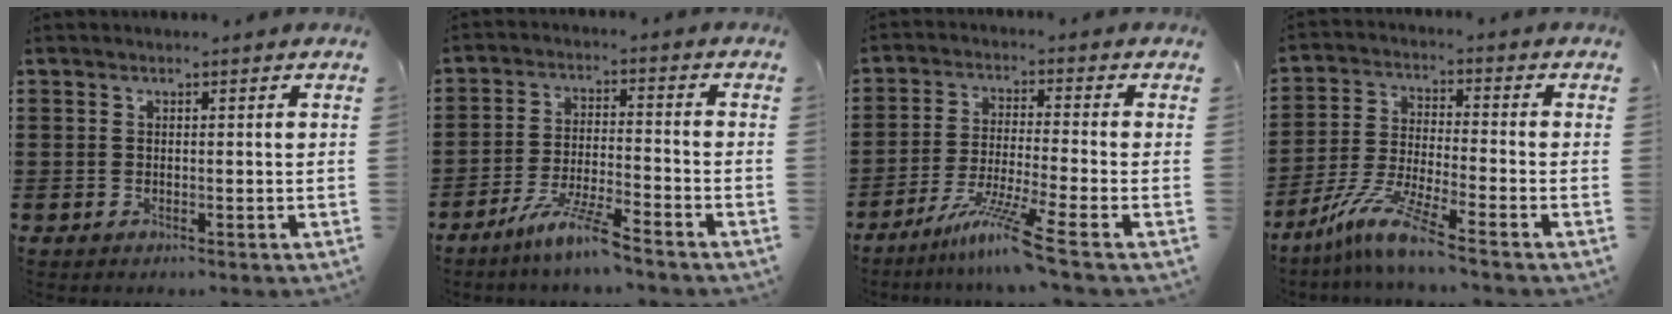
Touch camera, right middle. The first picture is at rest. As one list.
[{"total": 7.0, "force": [-5.8, 0.0, 4.0], "torque": [-0.088, -0.012, -0.111]}, {"total": 8.2, "force": [-5.7, -0.8, 5.8], "torque": [-0.120, -0.021, -0.113]}, {"total": 8.5, "force": [-6.6, 0.0, 5.3], "torque": [-0.125, -0.016, -0.135]}]